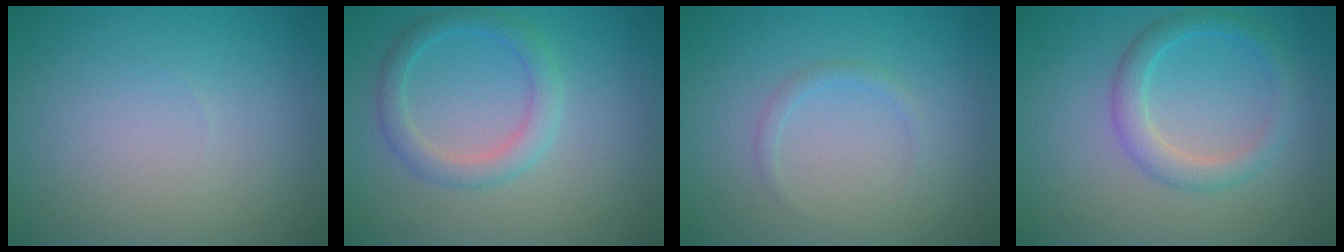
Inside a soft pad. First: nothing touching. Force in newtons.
{"total": 2.7, "press": 2.7, "slide": 0.1}
{"total": 0.8, "press": 0.8, "slide": 0.0}
{"total": 2.8, "press": 2.8, "slide": 0.1}